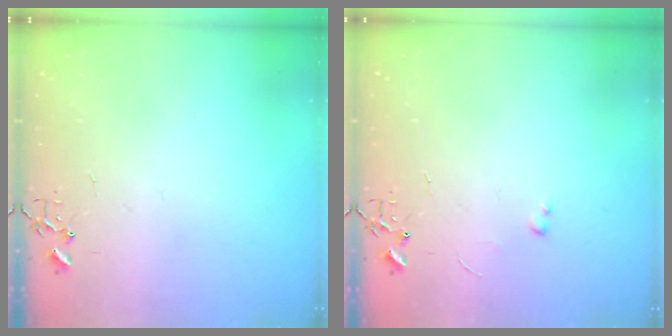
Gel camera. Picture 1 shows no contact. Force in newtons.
{"total": 2.0, "press": 2.0, "slide": 0.3}